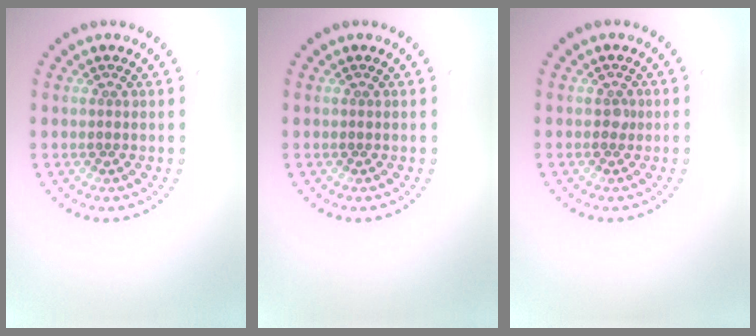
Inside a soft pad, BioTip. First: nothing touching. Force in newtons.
{"total": 0.0}
{"total": 0.6, "press": 0.5, "slide": 0.3}